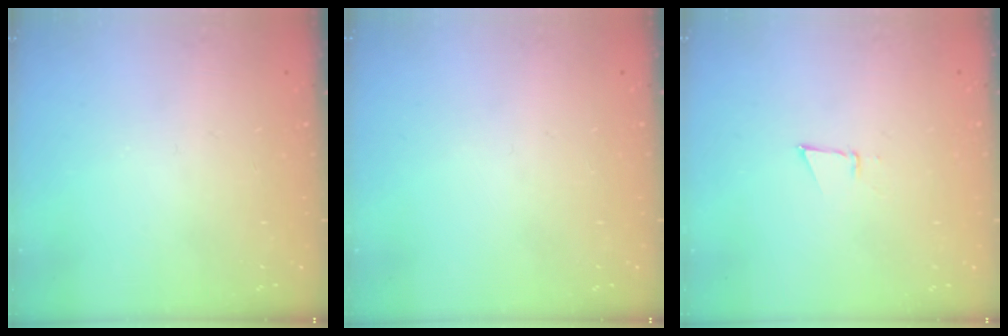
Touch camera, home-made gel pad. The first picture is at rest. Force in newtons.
{"total": 0.0}
{"total": 3.1, "press": 3.1, "slide": 0.6}